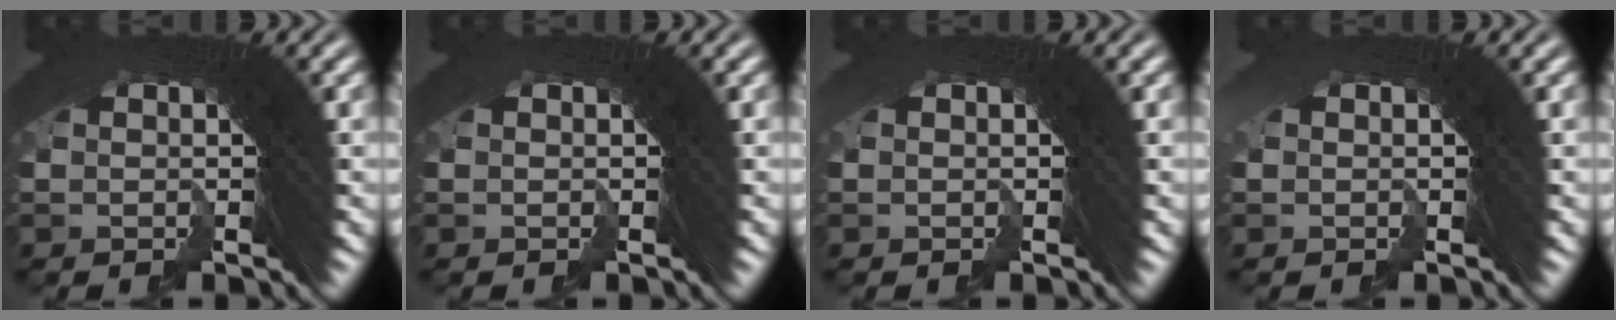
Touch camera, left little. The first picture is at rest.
{"total": 0.0}
{"total": 0.7, "force": [-0.1, -0.3, -0.6], "torque": [0.012, 0.002, -0.003]}
{"total": 1.5, "force": [0.0, -1.0, -1.1], "torque": [0.026, 0.006, -0.002]}